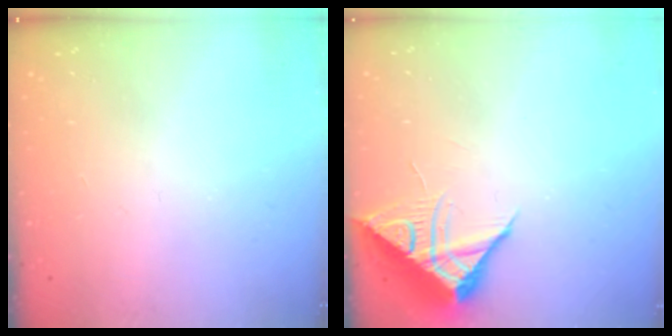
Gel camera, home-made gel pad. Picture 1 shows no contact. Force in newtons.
{"total": 9.7, "press": 9.7, "slide": 0.5}